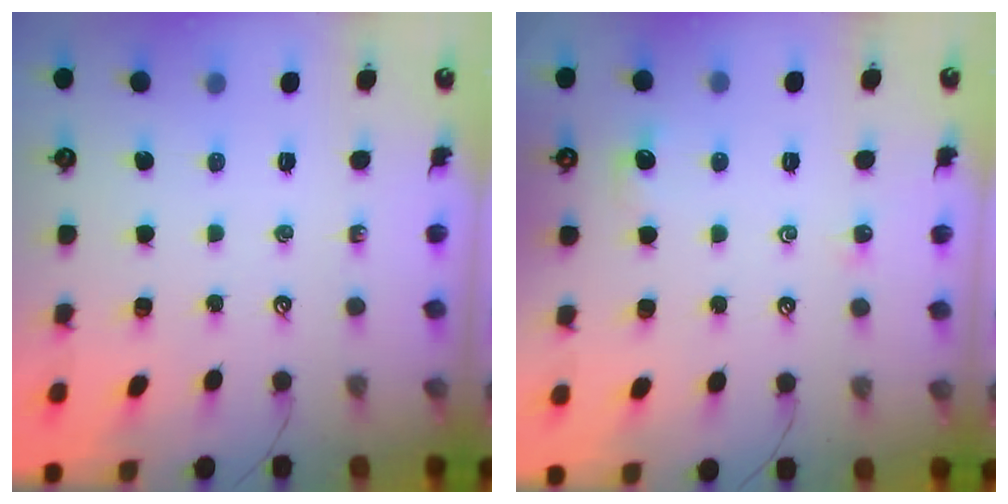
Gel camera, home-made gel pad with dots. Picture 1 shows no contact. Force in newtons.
{"total": 0.0}